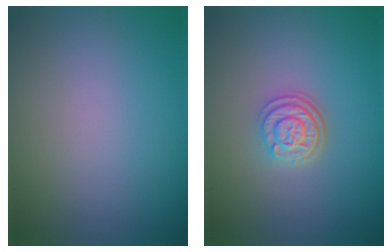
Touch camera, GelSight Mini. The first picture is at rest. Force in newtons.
{"total": 3.1, "press": 2.4, "slide": 1.9}